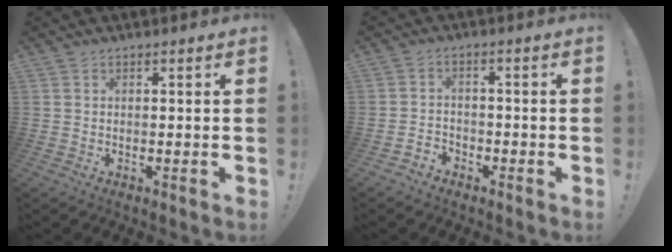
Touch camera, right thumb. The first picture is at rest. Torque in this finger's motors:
{"motor_torque": [0.26, -0.51, -0.11, 0.05, 0.00]}